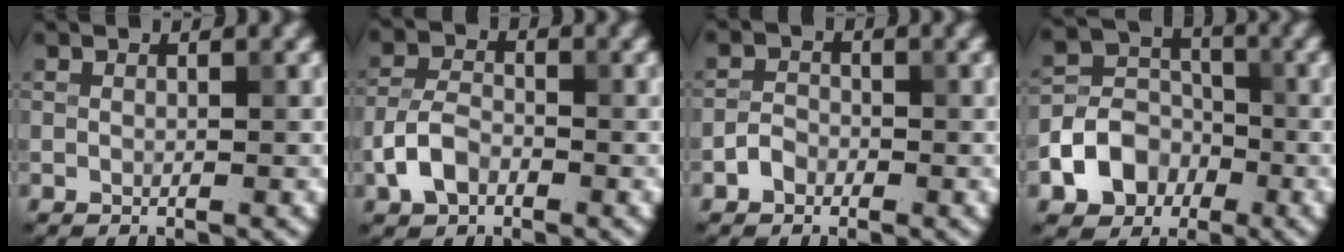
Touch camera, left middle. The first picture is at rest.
{"total": 3.2, "force": [-1.6, 2.1, 2.0], "torque": [-0.037, 0.006, -0.039]}
{"total": 1.5, "force": [-0.9, 1.1, 0.6], "torque": [-0.007, 0.006, -0.020]}
{"total": 5.8, "force": [-2.4, 4.6, 2.6], "torque": [-0.036, 0.001, -0.057]}